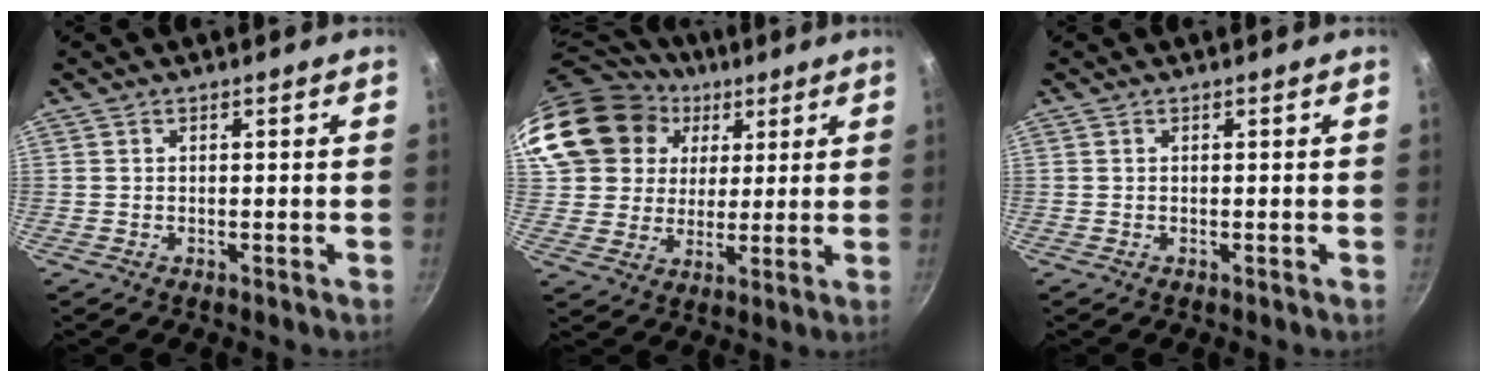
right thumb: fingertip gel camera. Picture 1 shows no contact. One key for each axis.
{"total": 21.4, "fx": 8.9, "fy": 17.4, "fz": 8.7, "tx": -0.175, "ty": 0.021, "tz": 0.173}
{"total": 0.0}